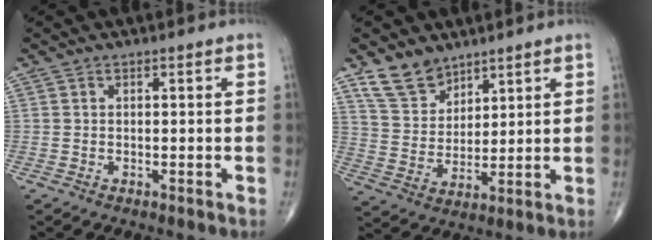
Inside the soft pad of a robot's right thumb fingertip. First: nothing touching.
{"total": 8.5, "force": [6.3, 5.0, 2.7], "torque": [-0.029, -0.037, 0.131]}